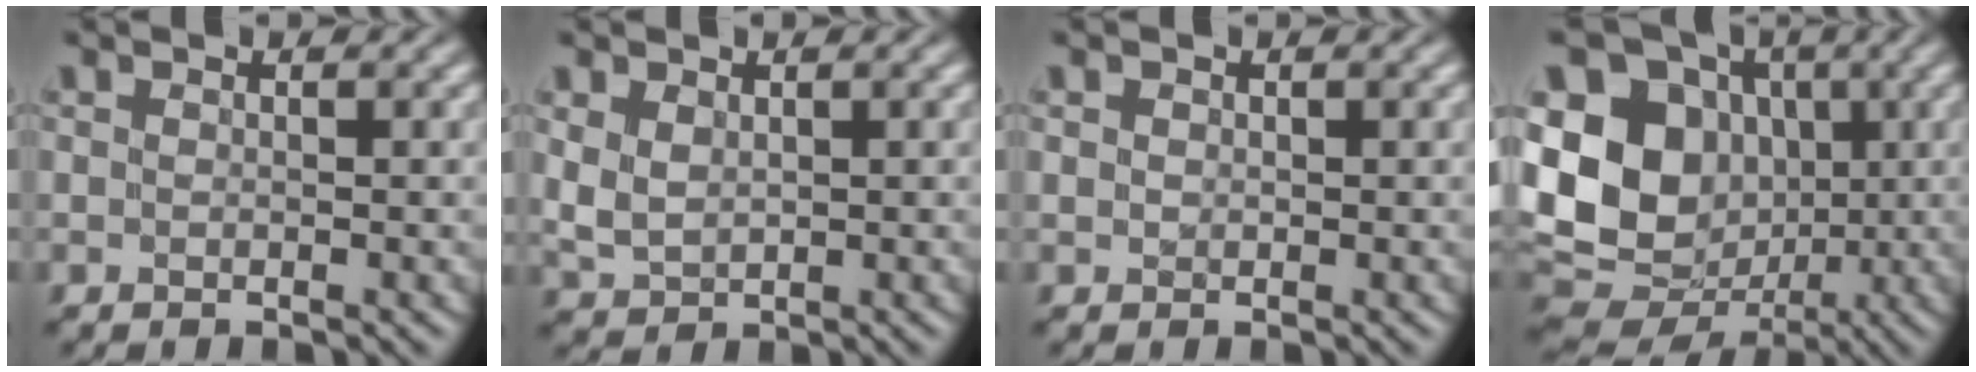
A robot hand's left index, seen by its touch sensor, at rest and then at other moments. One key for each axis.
{"total": 2.4, "fx": 0.9, "fy": 1.7, "fz": 1.5, "tx": -0.041, "ty": -0.002, "tz": 0.022}
{"total": 0.6, "fx": 0.2, "fy": 0.5, "fz": 0.1, "tx": 0.001, "ty": -0.003, "tz": 0.005}
{"total": 14.7, "fx": 0.6, "fy": 12.1, "fz": 8.2, "tx": -0.189, "ty": 0.004, "tz": 0.012}